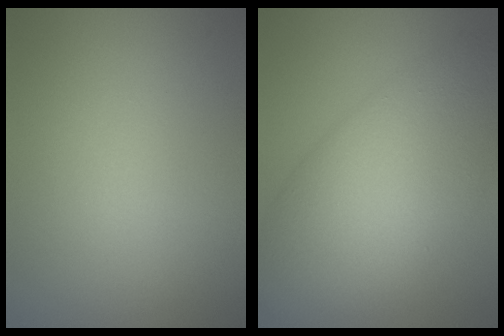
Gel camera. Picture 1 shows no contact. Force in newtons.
{"total": 10.0, "press": 10.0, "slide": 0.0}